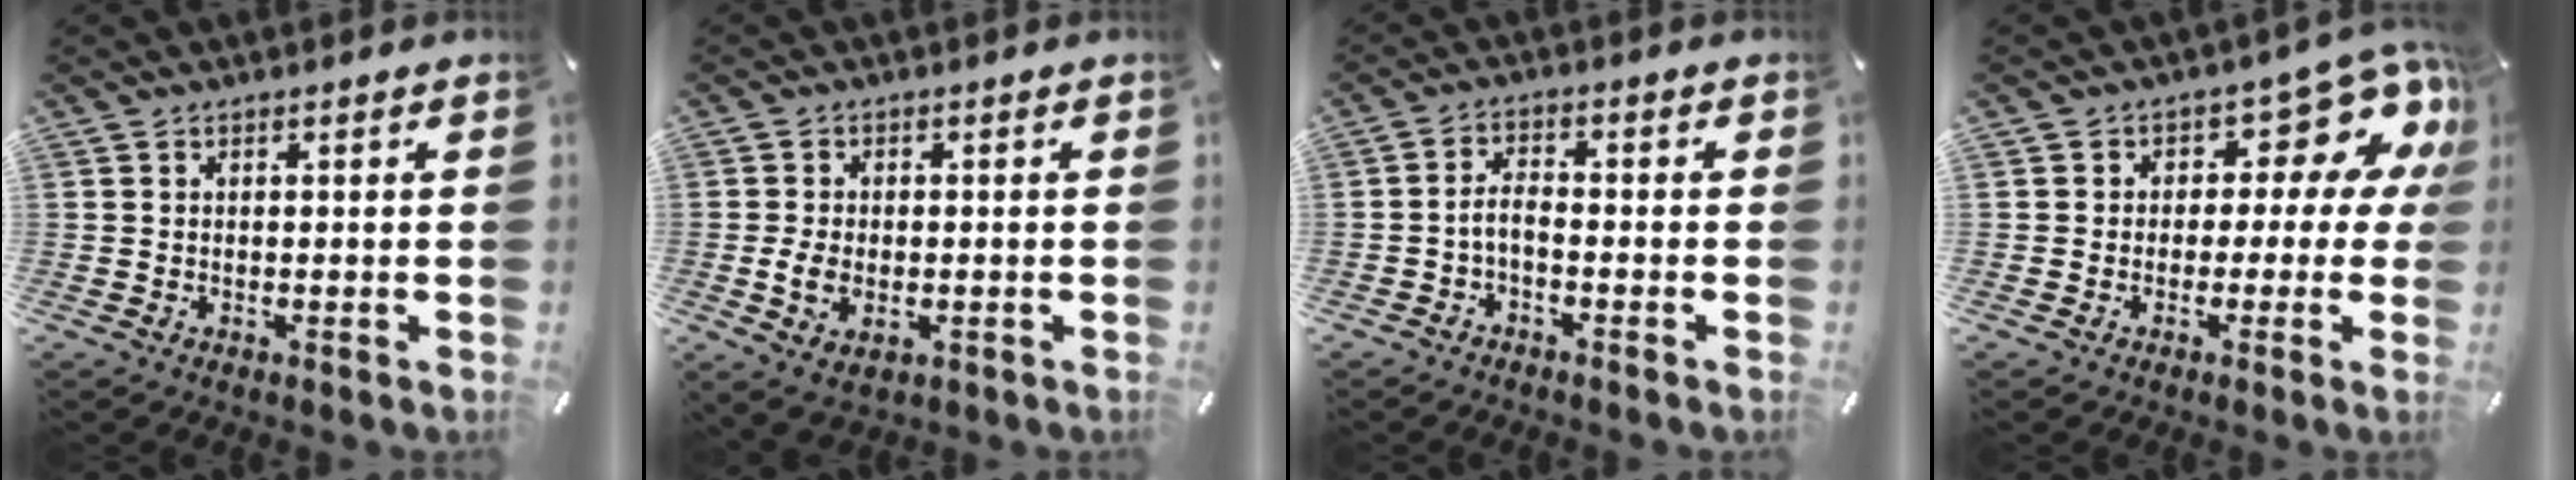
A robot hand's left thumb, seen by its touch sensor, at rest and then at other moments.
{"total": 5.4, "force": [-1.2, 3.6, 3.8], "torque": [-0.078, 0.000, -0.026]}
{"total": 3.7, "force": [-1.9, 1.5, 2.8], "torque": [-0.062, 0.009, -0.040]}
{"total": 10.9, "force": [4.1, 6.6, 7.6], "torque": [-0.087, -0.034, 0.066]}